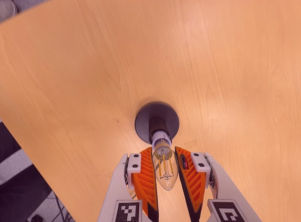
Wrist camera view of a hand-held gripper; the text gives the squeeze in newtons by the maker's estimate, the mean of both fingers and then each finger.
{"total": 10.9, "left": 10.1, "right": 11.7}